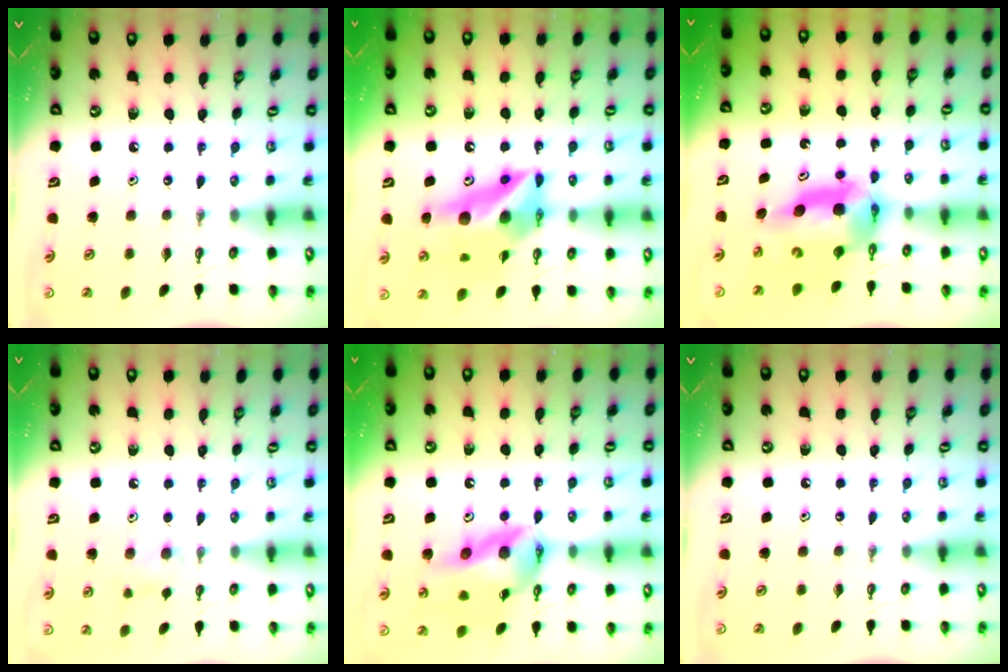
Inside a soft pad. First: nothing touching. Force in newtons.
{"total": 14.5, "press": 14.4, "slide": 1.5}
{"total": 9.1, "press": 9.1, "slide": 0.9}
{"total": 6.4, "press": 6.3, "slide": 1.3}
{"total": 15.9, "press": 15.8, "slide": 2.0}
{"total": 0.0}